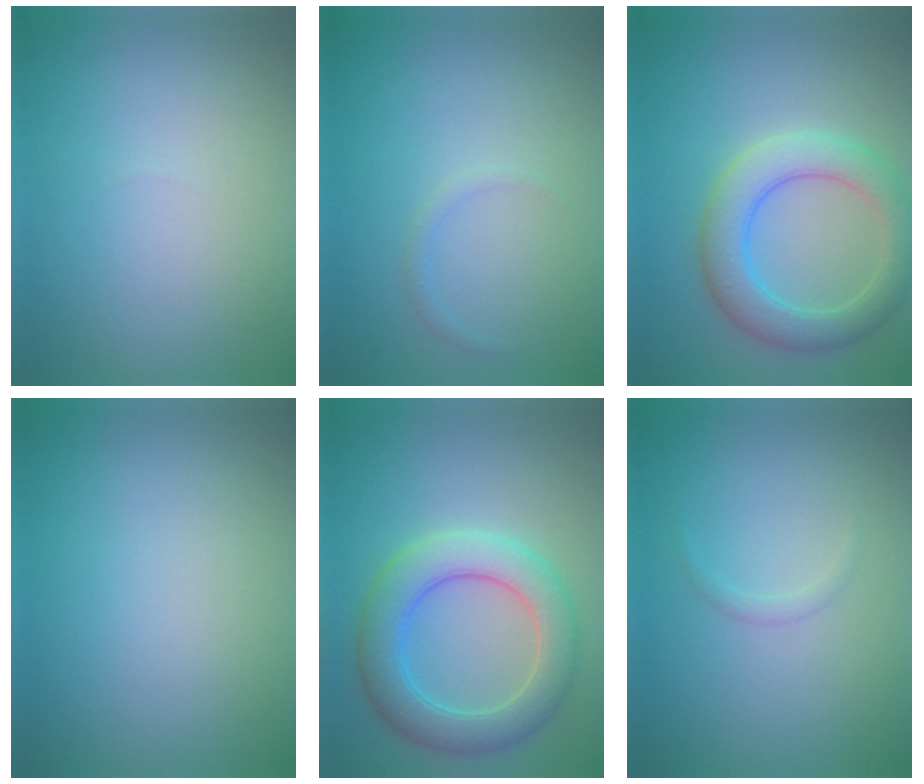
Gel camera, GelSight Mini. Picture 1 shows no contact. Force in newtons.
{"total": 0.7, "press": 0.7, "slide": 0.1}
{"total": 5.2, "press": 5.2, "slide": 0.2}
{"total": 0.0}
{"total": 5.8, "press": 5.8, "slide": 0.3}
{"total": 0.6, "press": 0.6, "slide": 0.1}